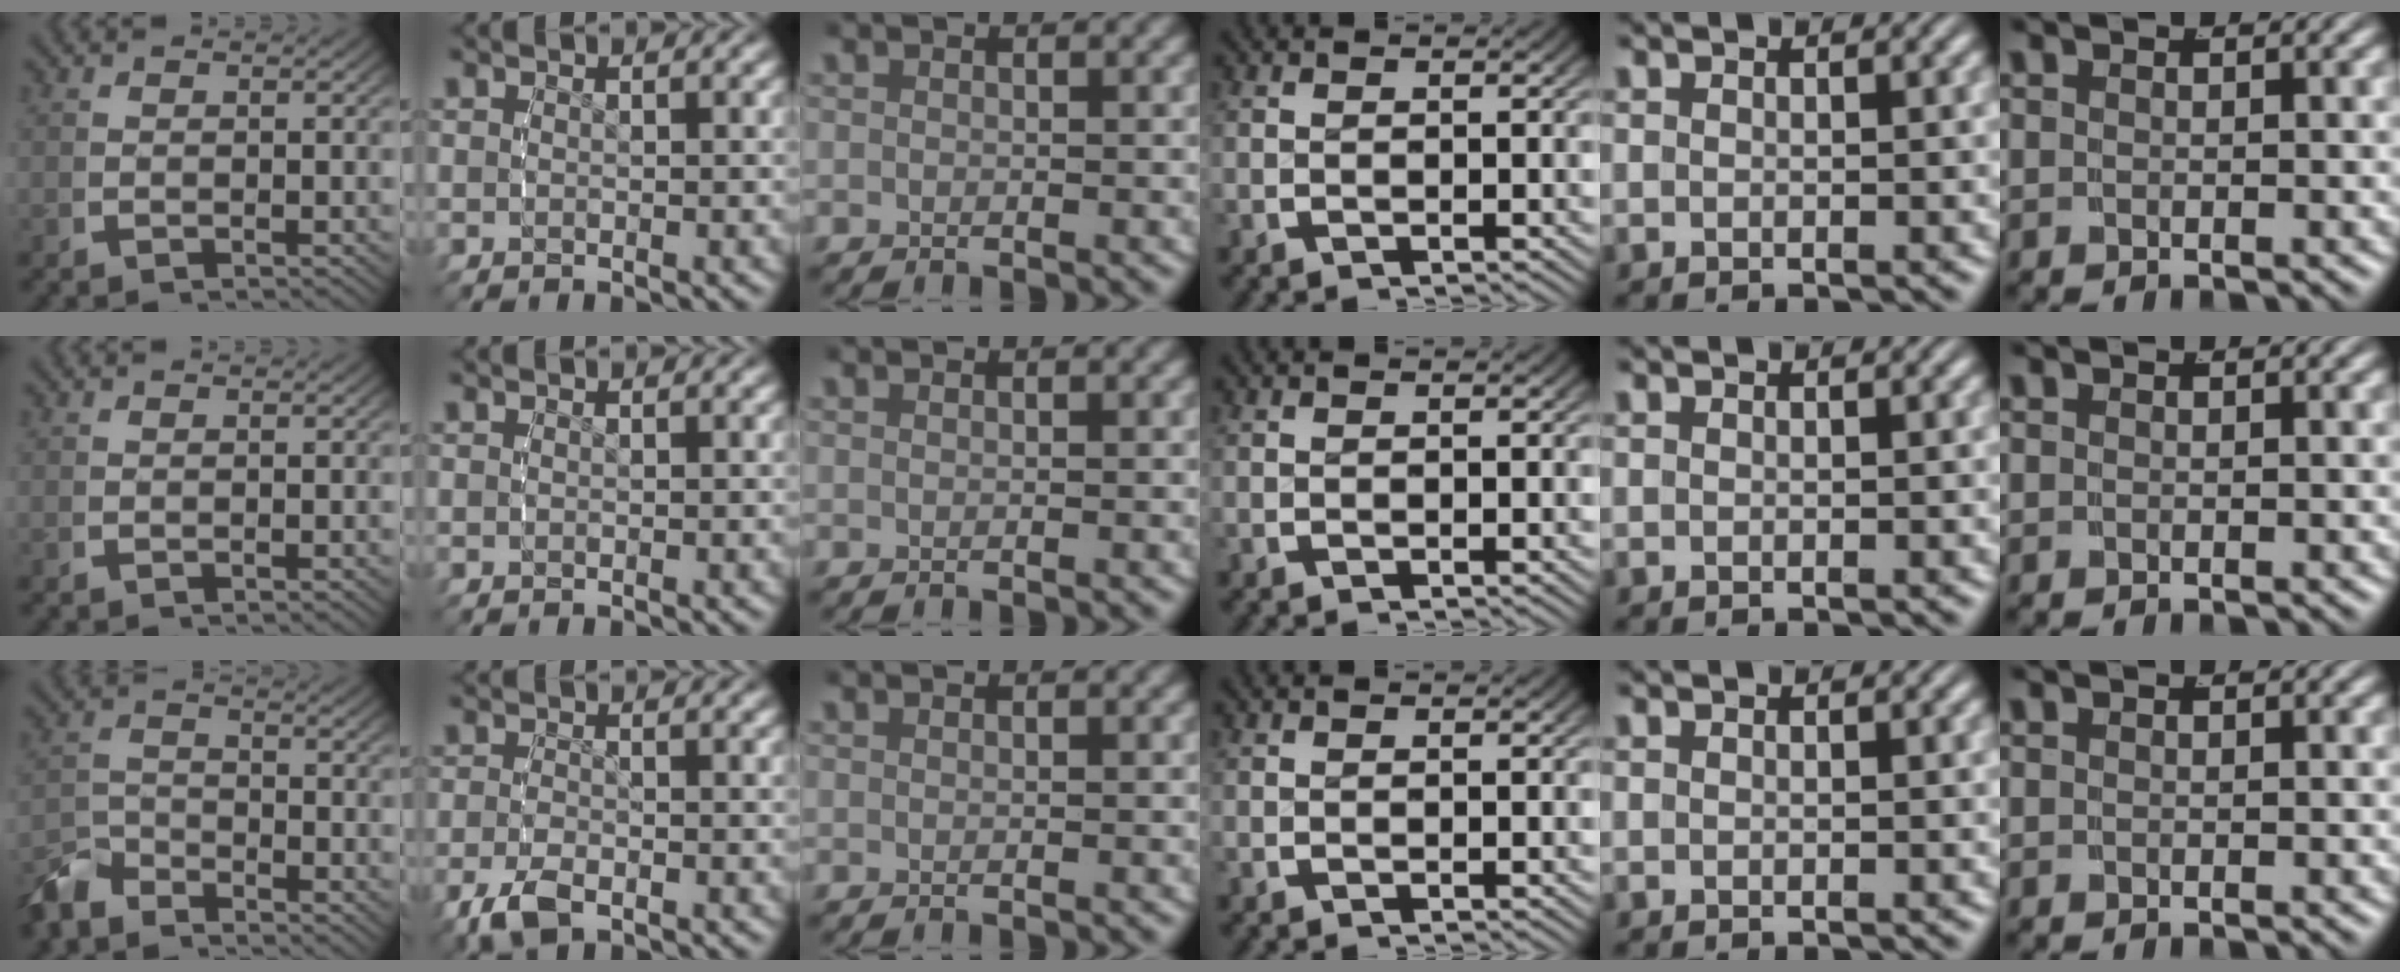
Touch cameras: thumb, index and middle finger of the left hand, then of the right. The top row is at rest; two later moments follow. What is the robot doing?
{"motion": "grasp_and_lifting", "object": "bottle cap"}